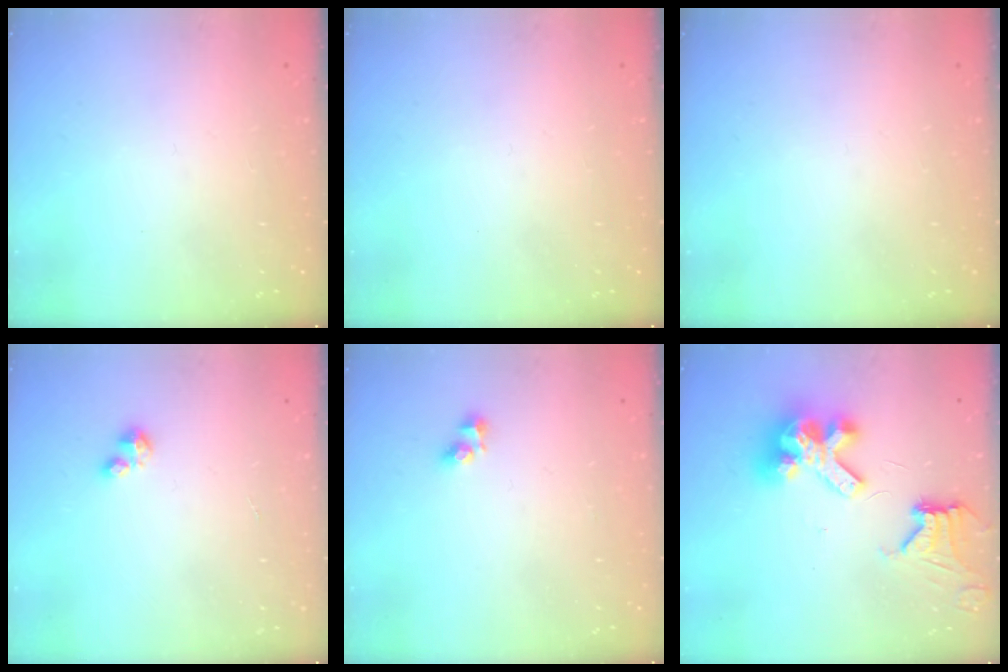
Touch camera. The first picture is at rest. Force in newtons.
{"total": 0.0}
{"total": 0.0}
{"total": 2.0, "press": 2.0, "slide": 0.4}
{"total": 2.4, "press": 2.4, "slide": 0.2}
{"total": 13.6, "press": 13.5, "slide": 1.6}